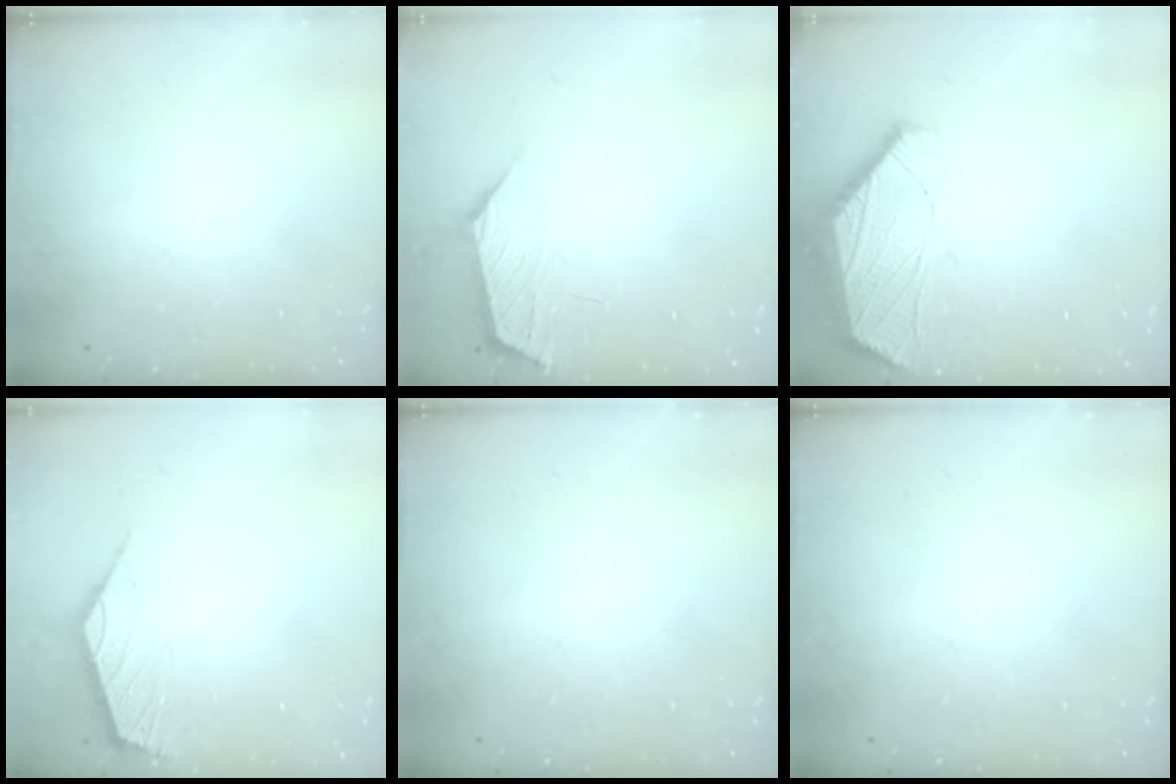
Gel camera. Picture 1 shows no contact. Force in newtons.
{"total": 0.8, "press": 0.7, "slide": 0.4}
{"total": 1.7, "press": 1.6, "slide": 0.3}
{"total": 2.6, "press": 2.5, "slide": 0.6}
{"total": 0.0}
{"total": 0.0}